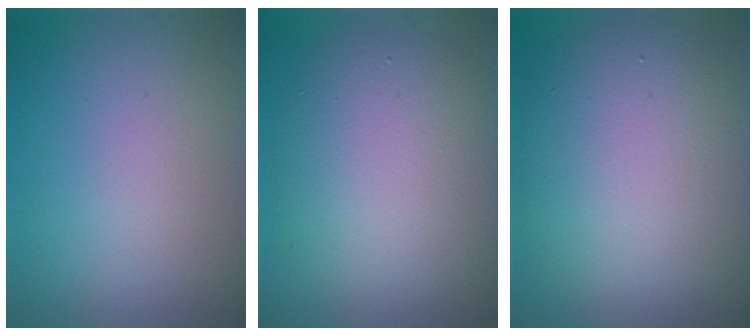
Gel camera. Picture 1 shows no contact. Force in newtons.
{"total": 8.1, "press": 8.0, "slide": 0.6}
{"total": 11.2, "press": 11.2, "slide": 0.6}